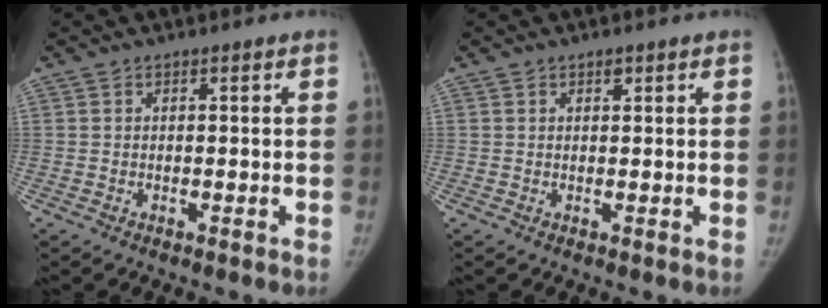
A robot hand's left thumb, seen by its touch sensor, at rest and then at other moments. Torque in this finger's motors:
{"motor_torque": [0.17, -0.01, 0.24, -0.23, 0.11]}